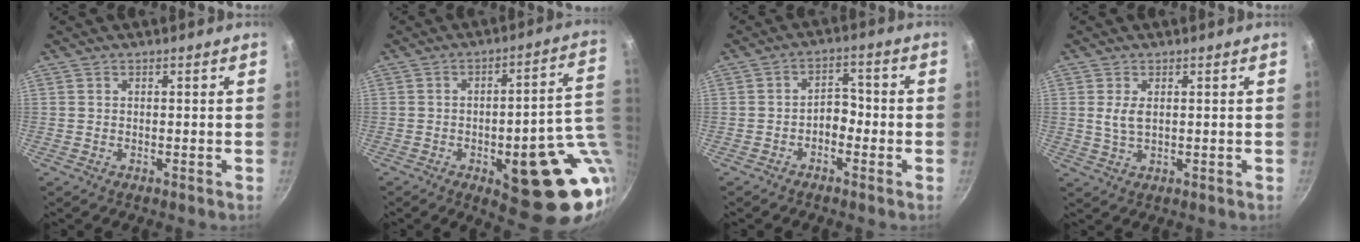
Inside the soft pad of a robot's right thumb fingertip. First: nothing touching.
{"total": 20.4, "force": [-3.4, 7.4, 18.7], "torque": [-0.184, 0.007, -0.035]}
{"total": 4.0, "force": [-1.7, 2.6, 2.5], "torque": [-0.018, 0.027, -0.033]}
{"total": 3.4, "force": [0.7, 1.8, 2.8], "torque": [-0.049, -0.004, 0.016]}